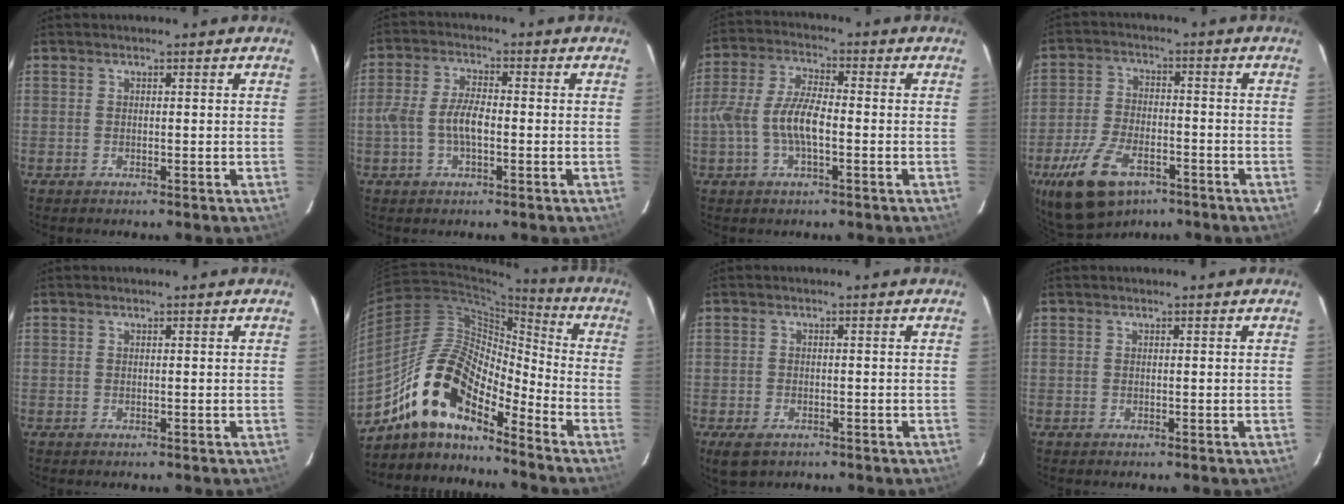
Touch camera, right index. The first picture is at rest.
{"total": 6.0, "force": [-1.4, 2.4, 5.4], "torque": [-0.111, 0.008, -0.027]}
{"total": 8.9, "force": [-2.0, 3.1, 8.1], "torque": [-0.170, 0.008, -0.040]}
{"total": 14.1, "force": [-8.5, 7.2, 8.7], "torque": [-0.194, -0.020, -0.151]}
{"total": 0.0}
{"total": 15.4, "force": [-11.4, 5.2, 9.0], "torque": [-0.165, 0.009, -0.230]}
{"total": 4.4, "force": [-2.7, 2.6, 2.3], "torque": [-0.056, -0.014, -0.046]}
{"total": 0.0}